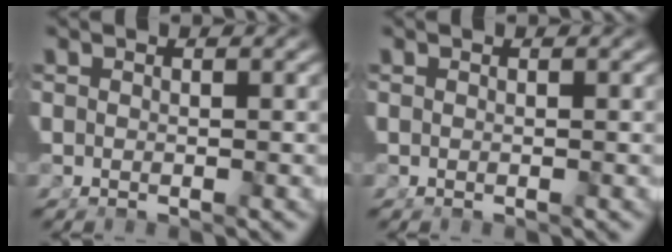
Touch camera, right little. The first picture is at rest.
{"total": 0.0}